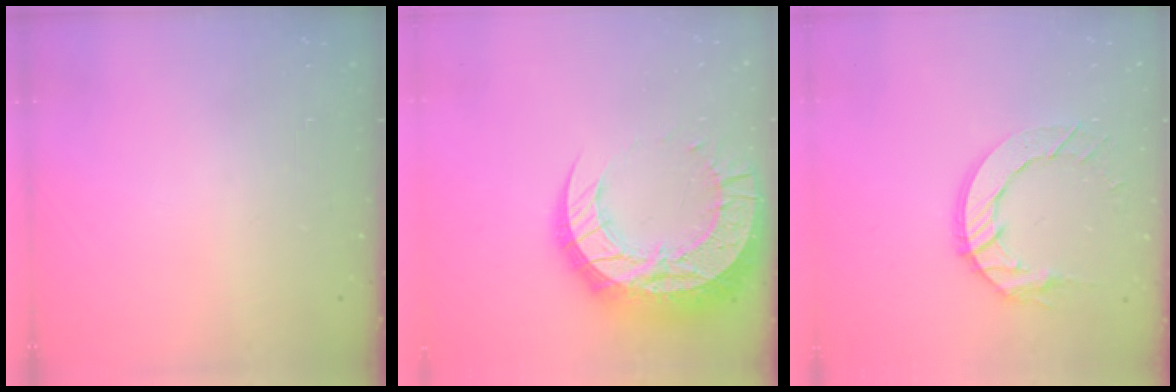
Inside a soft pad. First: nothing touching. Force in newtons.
{"total": 24.6, "press": 24.5, "slide": 2.1}
{"total": 11.6, "press": 11.6, "slide": 1.0}